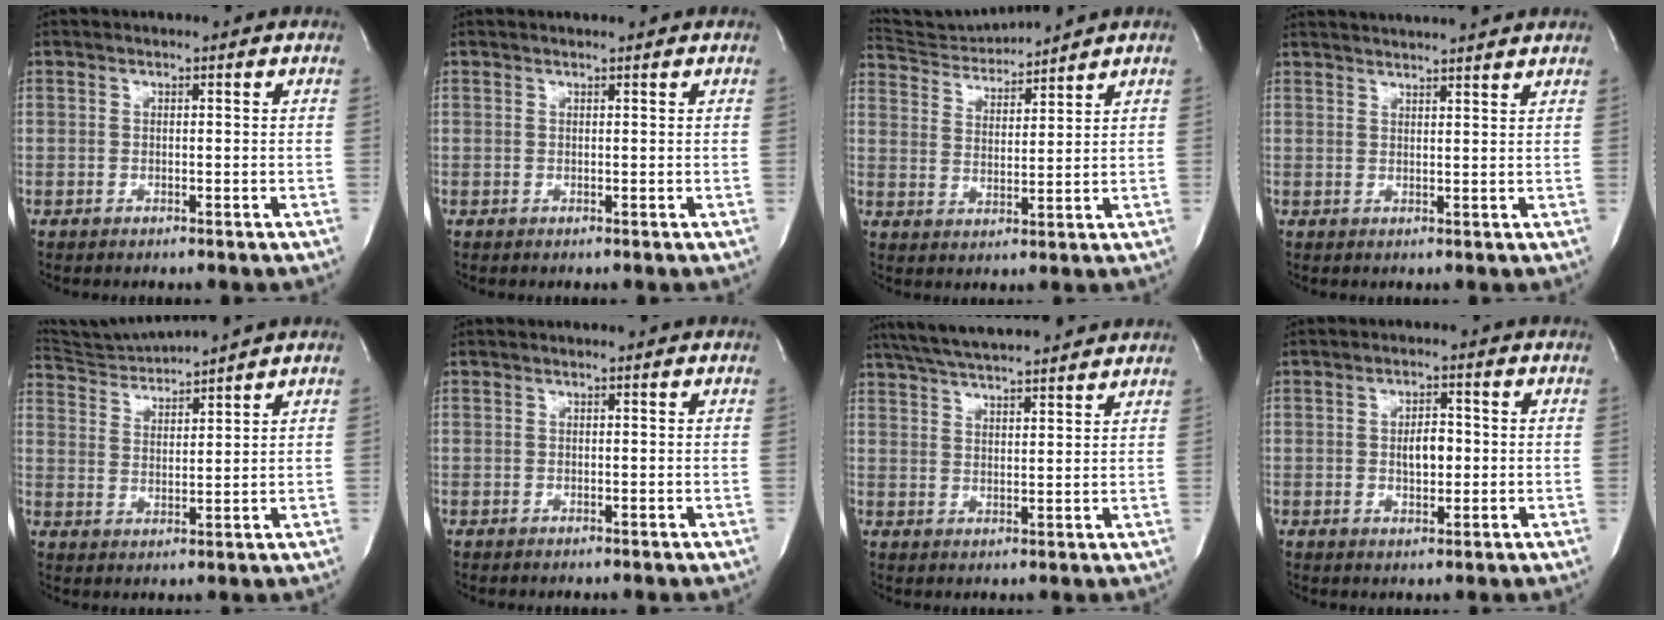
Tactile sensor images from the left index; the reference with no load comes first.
{"total": 1.1, "force": [1.1, -0.1, 0.4], "torque": [-0.004, 0.002, 0.014]}
{"total": 6.7, "force": [6.6, -1.1, -0.4], "torque": [-0.003, 0.002, 0.134]}
{"total": 11.2, "force": [10.4, 0.3, 4.1], "torque": [-0.069, 0.016, 0.134]}
{"total": 6.1, "force": [5.9, -1.8, 0.0], "torque": [-0.014, -0.006, 0.121]}
{"total": 0.0}
{"total": 14.6, "force": [13.0, 1.4, 6.5], "torque": [-0.117, 0.024, 0.194]}
{"total": 3.8, "force": [-0.4, 1.8, 3.3], "torque": [-0.051, -0.008, -0.005]}